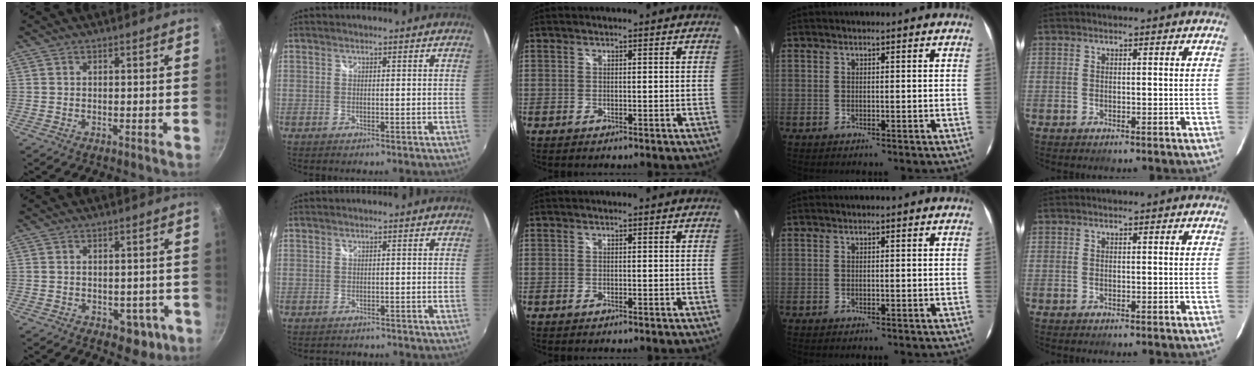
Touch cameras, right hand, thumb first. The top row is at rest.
{"thumb": {"total": 5.4, "force": [-1.8, 3.8, 3.3], "torque": [-0.012, 0.017, -0.008]}, "index": {"total": 1.8, "force": [-1.5, 1.0, 0.1], "torque": [-0.004, -0.001, -0.020]}}